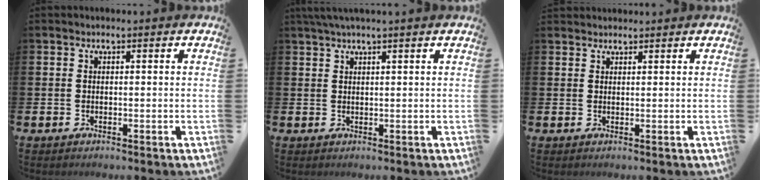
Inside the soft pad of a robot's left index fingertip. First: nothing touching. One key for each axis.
{"total": 1.7, "fx": 1.4, "fy": -0.3, "fz": 1.0, "tx": -0.020, "ty": 0.001, "tz": 0.026}
{"total": 1.3, "fx": 1.3, "fy": 0.3, "fz": -0.1, "tx": 0.009, "ty": -0.001, "tz": 0.022}